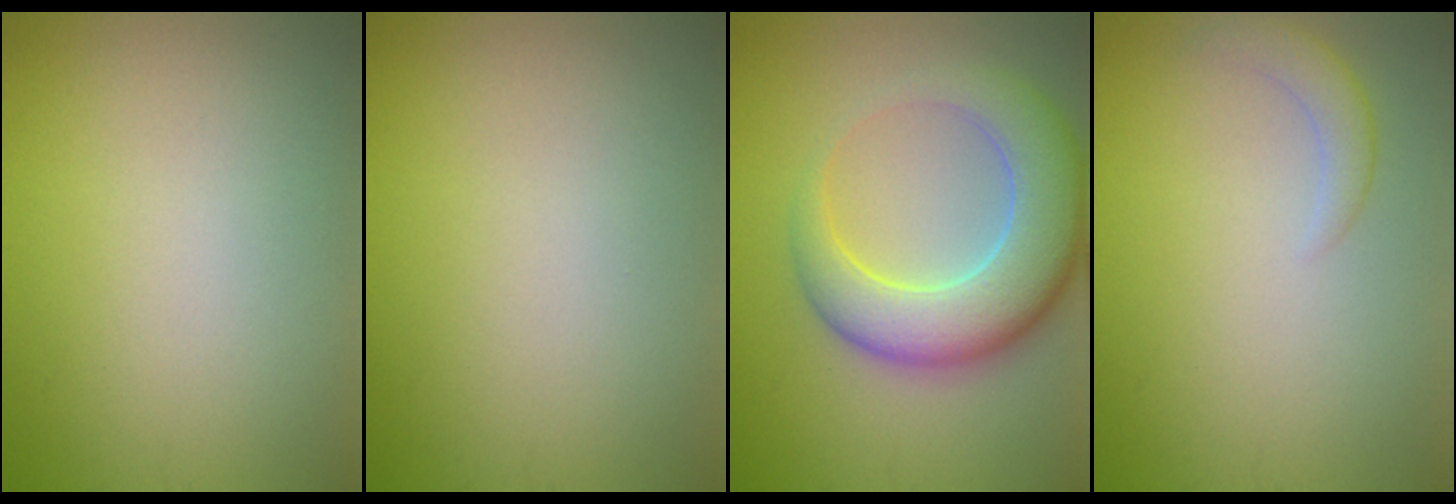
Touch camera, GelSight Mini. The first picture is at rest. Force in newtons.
{"total": 0.0}
{"total": 8.0, "press": 8.0, "slide": 0.5}
{"total": 1.6, "press": 1.6, "slide": 0.1}